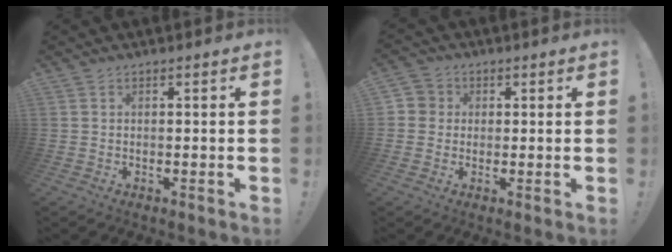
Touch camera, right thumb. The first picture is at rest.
{"total": 4.0, "force": [0.0, 3.8, 0.9], "torque": [-0.013, 0.006, 0.001]}